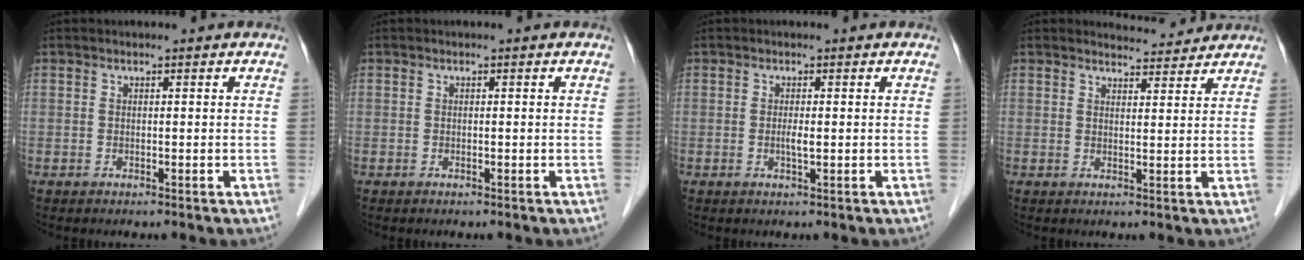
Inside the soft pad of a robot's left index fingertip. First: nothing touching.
{"total": 0.0}
{"total": 1.1, "force": [-0.1, 0.1, 1.1], "torque": [-0.021, -0.002, -0.001]}
{"total": 4.0, "force": [4.0, 0.7, -0.1], "torque": [-0.007, 0.003, 0.052]}